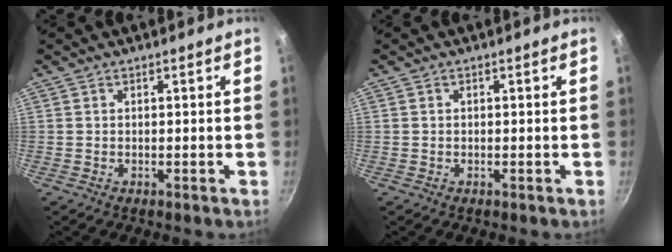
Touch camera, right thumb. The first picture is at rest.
{"total": 0.0}